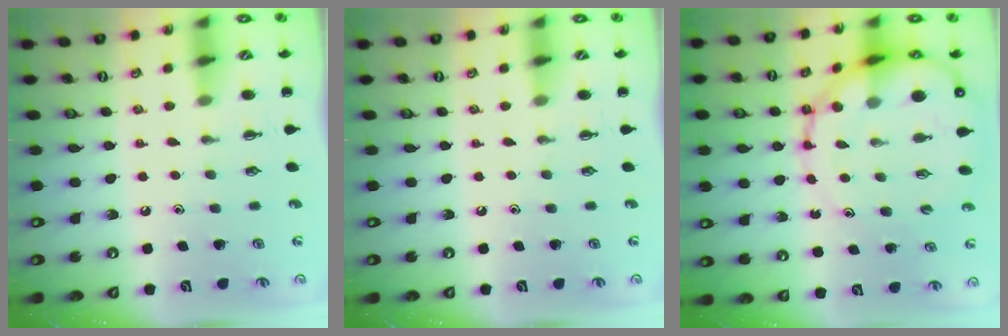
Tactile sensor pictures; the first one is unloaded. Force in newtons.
{"total": 0.0}
{"total": 18.1, "press": 17.5, "slide": 4.5}